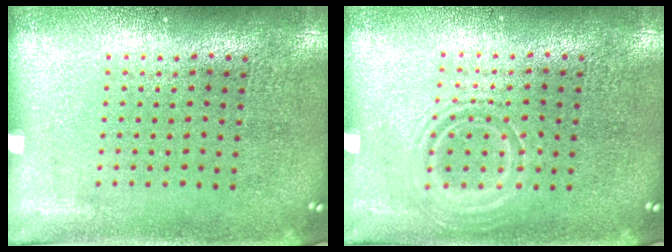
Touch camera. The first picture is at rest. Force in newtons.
{"total": 1.1, "press": 1.1, "slide": 0.3}